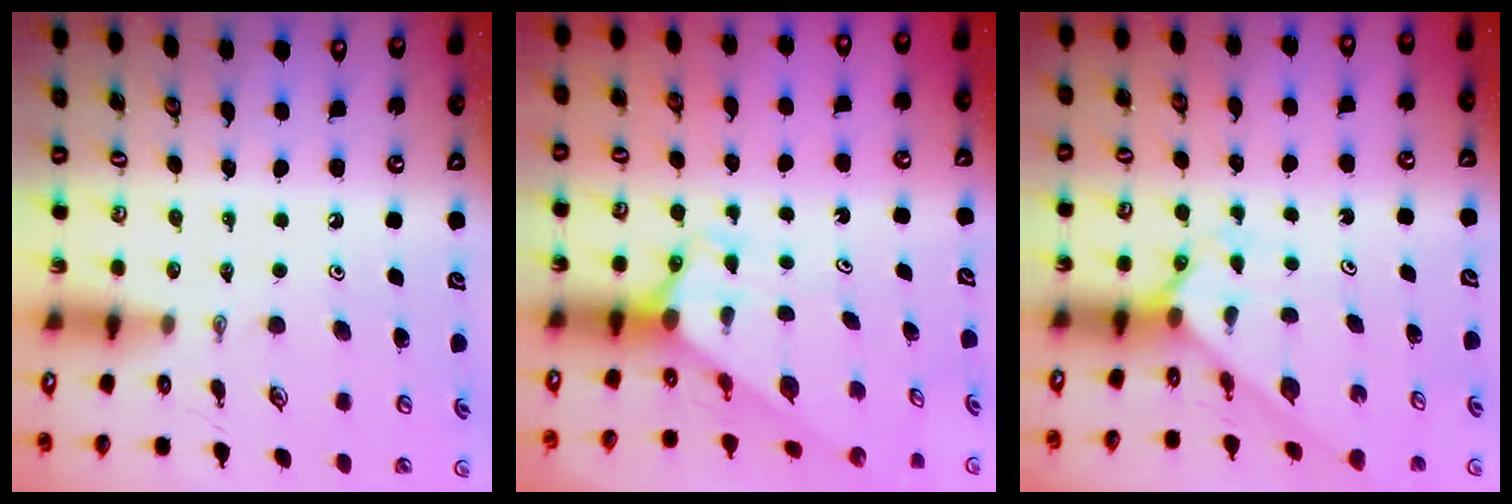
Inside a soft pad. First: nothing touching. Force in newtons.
{"total": 2.8, "press": 2.8, "slide": 0.0}
{"total": 1.9, "press": 1.9, "slide": 0.2}